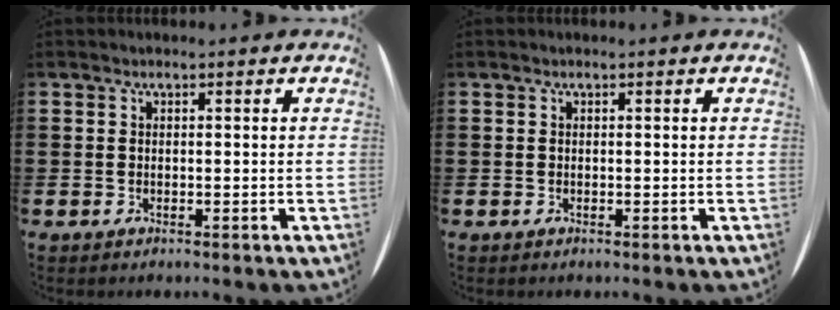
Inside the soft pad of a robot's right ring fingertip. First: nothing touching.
{"total": 0.0}